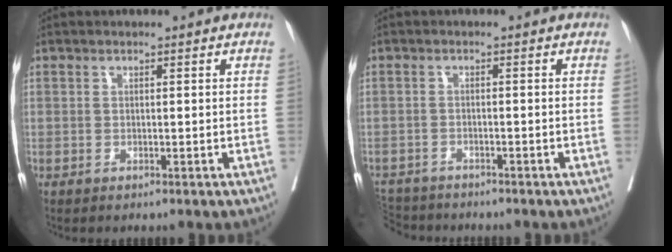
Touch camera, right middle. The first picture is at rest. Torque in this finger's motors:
{"motor_torque": [0.27, -0.27, 0.15, 0.06]}